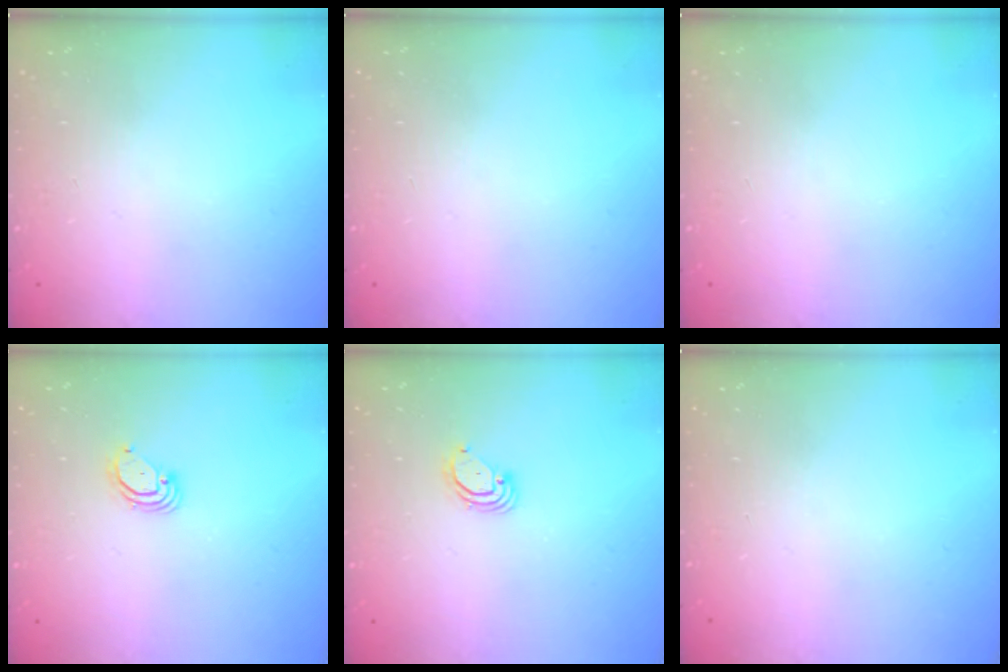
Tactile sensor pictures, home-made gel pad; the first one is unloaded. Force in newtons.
{"total": 0.0}
{"total": 0.0}
{"total": 3.7, "press": 3.7, "slide": 0.3}
{"total": 3.7, "press": 3.7, "slide": 0.3}
{"total": 0.0}